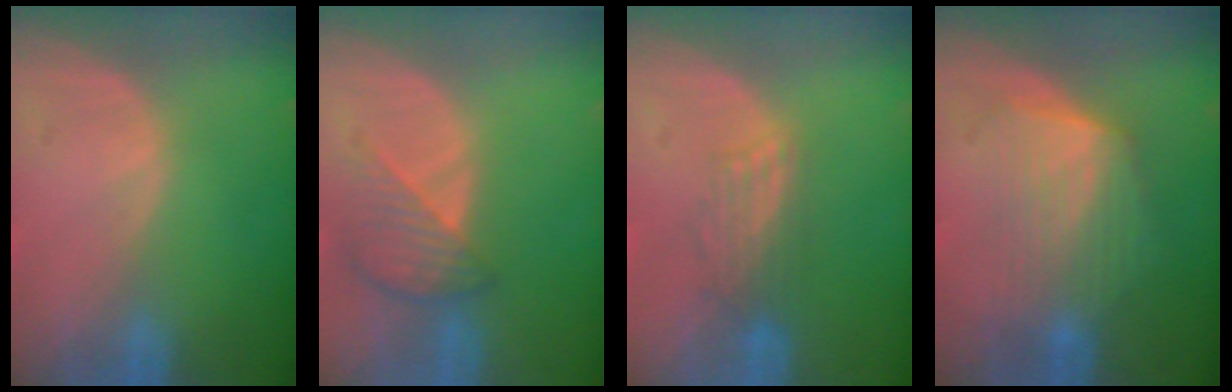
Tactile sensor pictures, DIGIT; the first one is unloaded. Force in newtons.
{"total": 4.5, "press": 4.2, "slide": 1.7}
{"total": 2.7, "press": 2.7, "slide": 0.4}
{"total": 6.5, "press": 6.1, "slide": 2.1}